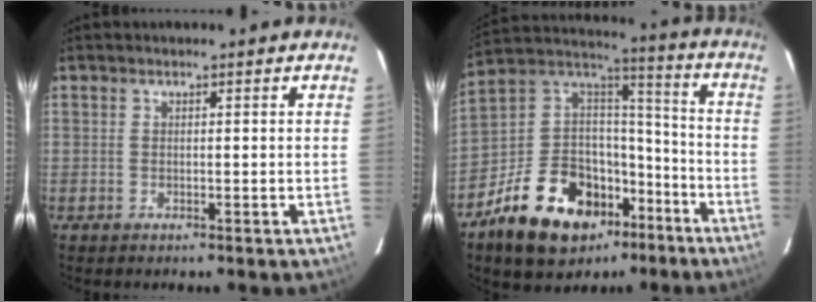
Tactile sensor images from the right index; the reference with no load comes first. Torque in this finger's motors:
{"motor_torque": [1.31, -0.83, 0.90, 0.09]}